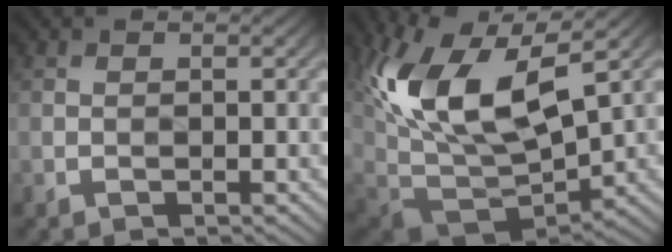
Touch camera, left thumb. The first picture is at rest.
{"total": 17.0, "force": [5.3, 8.4, 13.8], "torque": [-0.300, 0.002, 0.102]}